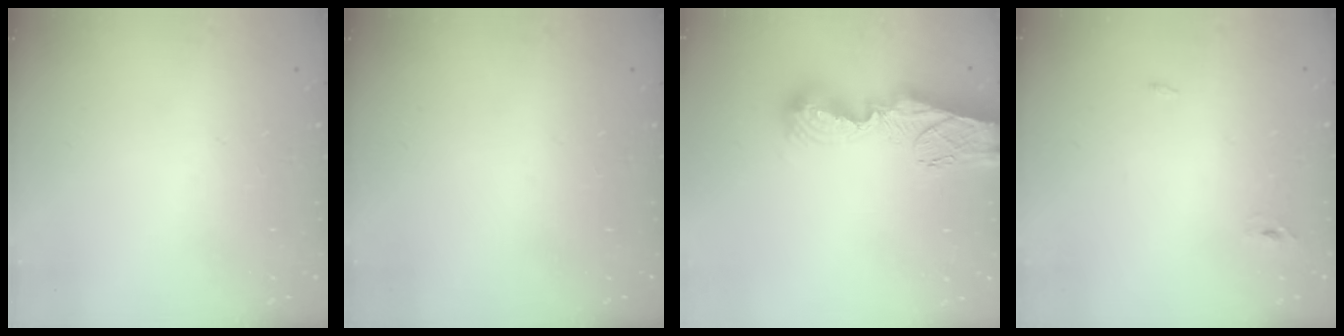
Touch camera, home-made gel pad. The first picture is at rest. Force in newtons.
{"total": 0.0}
{"total": 12.9, "press": 12.9, "slide": 1.4}
{"total": 2.3, "press": 2.1, "slide": 1.0}